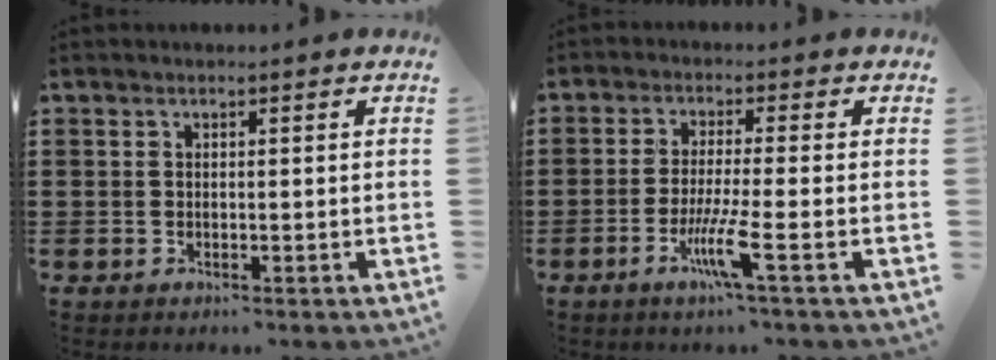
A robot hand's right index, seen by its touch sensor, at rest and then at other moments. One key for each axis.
{"total": 6.3, "fx": -2.8, "fy": -0.3, "fz": 5.7, "tx": -0.114, "ty": -0.019, "tz": -0.053}